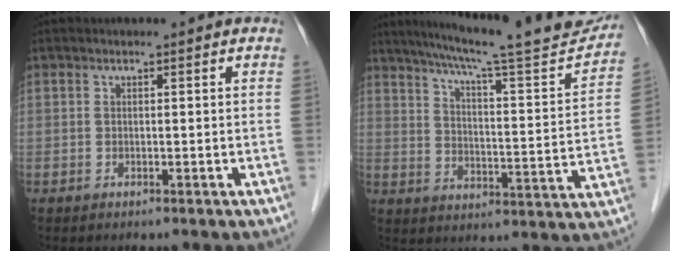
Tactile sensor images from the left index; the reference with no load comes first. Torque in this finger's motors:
{"motor_torque": [0.10, -0.14, 0.12, 0.08]}